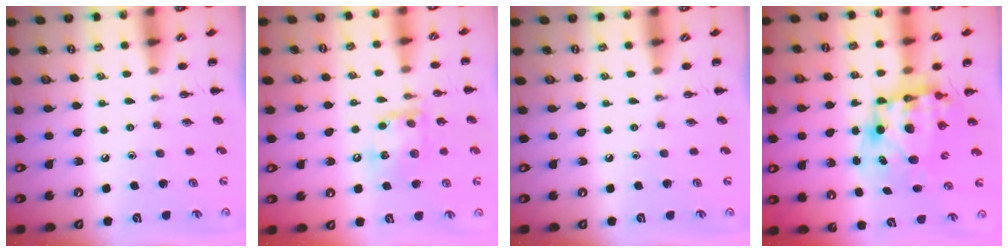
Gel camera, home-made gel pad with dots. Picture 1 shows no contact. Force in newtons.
{"total": 13.3, "press": 13.2, "slide": 1.6}
{"total": 0.0}
{"total": 10.2, "press": 9.9, "slide": 2.5}